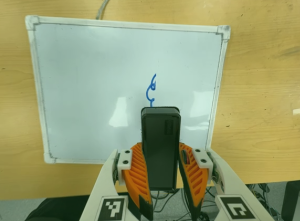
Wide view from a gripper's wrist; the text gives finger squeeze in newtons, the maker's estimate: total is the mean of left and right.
{"total": 9.4, "left": 7.0, "right": 11.8}